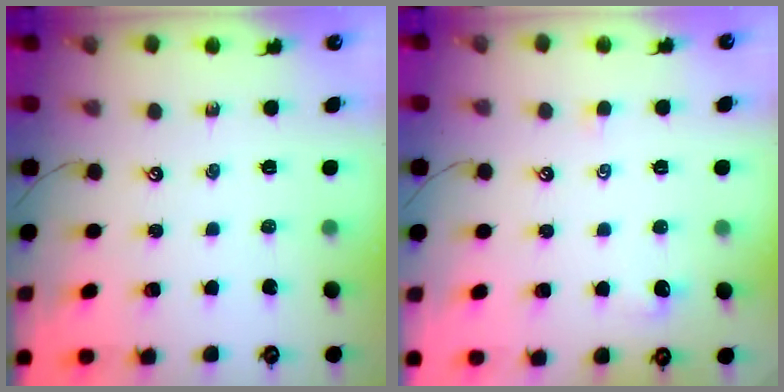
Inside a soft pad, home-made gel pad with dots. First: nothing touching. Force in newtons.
{"total": 1.0, "press": 1.0, "slide": 0.3}